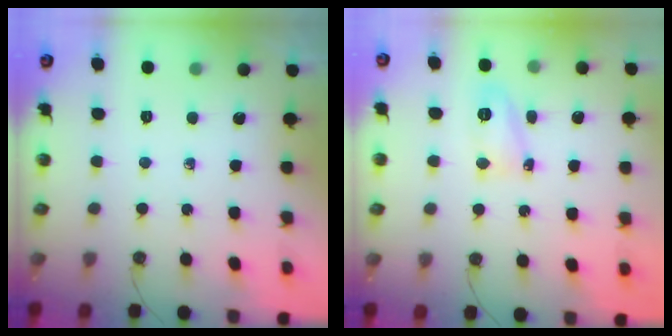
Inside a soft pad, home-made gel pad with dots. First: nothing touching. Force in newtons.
{"total": 9.1, "press": 9.0, "slide": 1.2}